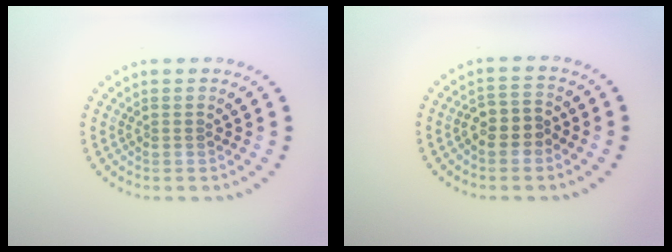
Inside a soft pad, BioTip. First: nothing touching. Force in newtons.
{"total": 2.7, "press": 2.4, "slide": 1.1}